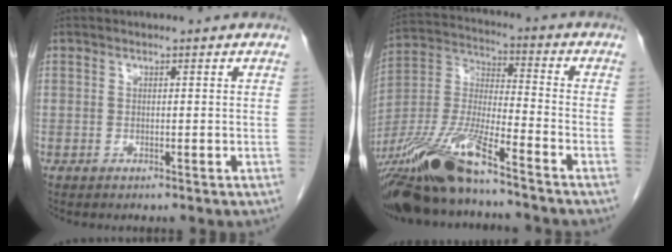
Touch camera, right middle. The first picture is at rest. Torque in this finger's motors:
{"motor_torque": [1.18, -0.96, 0.46, 0.21]}